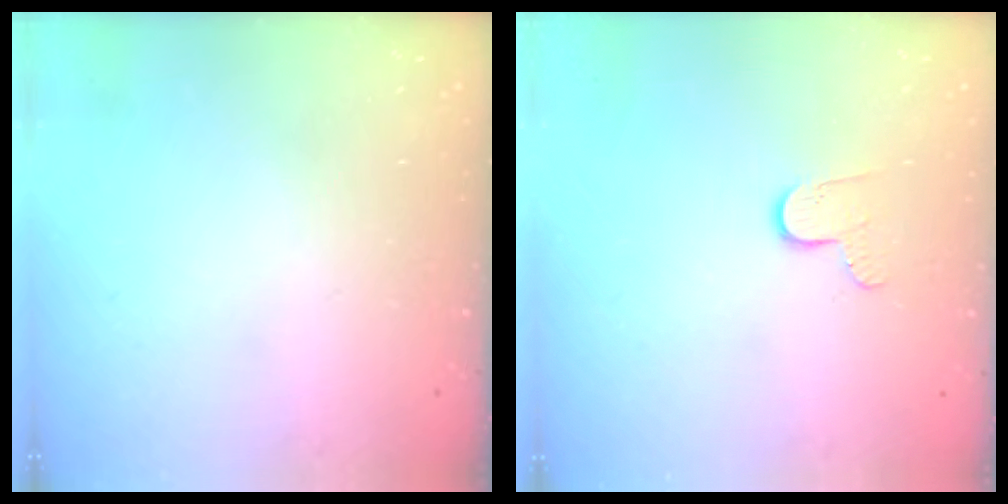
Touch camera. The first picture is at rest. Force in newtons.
{"total": 5.9, "press": 5.9, "slide": 0.6}